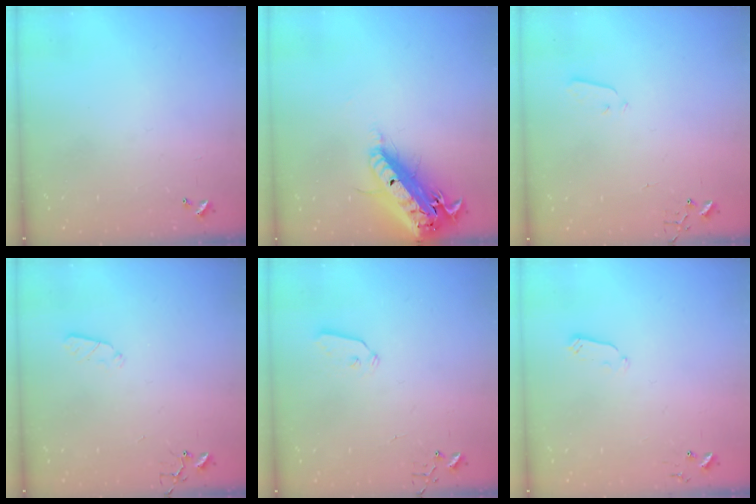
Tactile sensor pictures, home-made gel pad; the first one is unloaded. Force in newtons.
{"total": 21.6, "press": 21.0, "slide": 5.0}
{"total": 3.3, "press": 3.2, "slide": 0.7}
{"total": 3.5, "press": 3.4, "slide": 0.5}
{"total": 4.3, "press": 4.3, "slide": 0.3}
{"total": 2.9, "press": 2.9, "slide": 0.4}